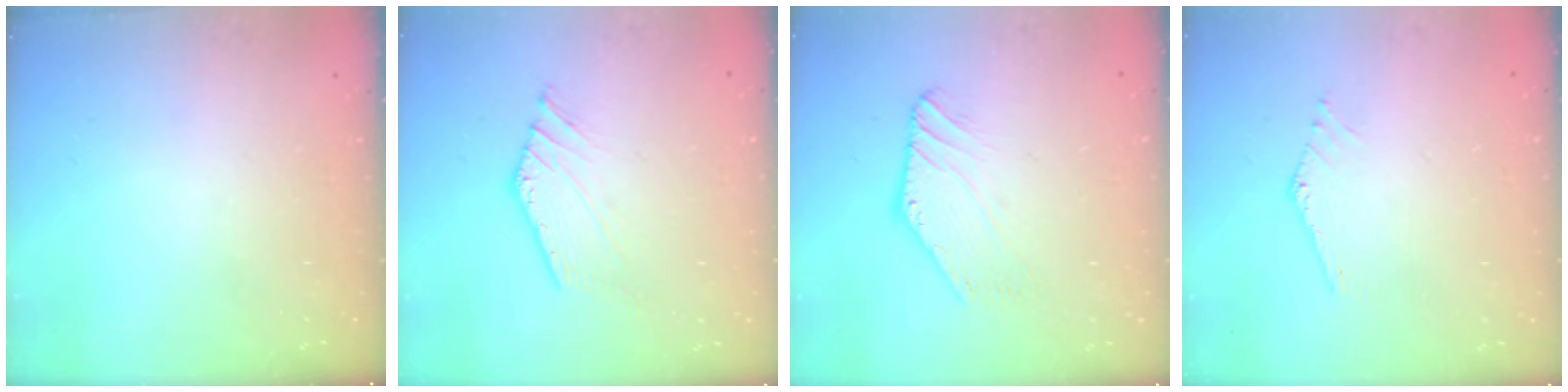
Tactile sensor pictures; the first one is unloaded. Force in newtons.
{"total": 5.4, "press": 5.4, "slide": 0.9}
{"total": 0.0}
{"total": 1.5, "press": 1.5, "slide": 0.0}